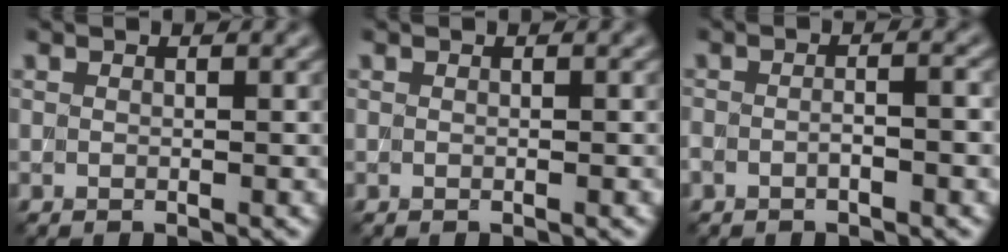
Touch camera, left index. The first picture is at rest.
{"total": 0.0}
{"total": 2.3, "force": [-0.8, 0.8, 2.0], "torque": [-0.016, 0.010, -0.021]}